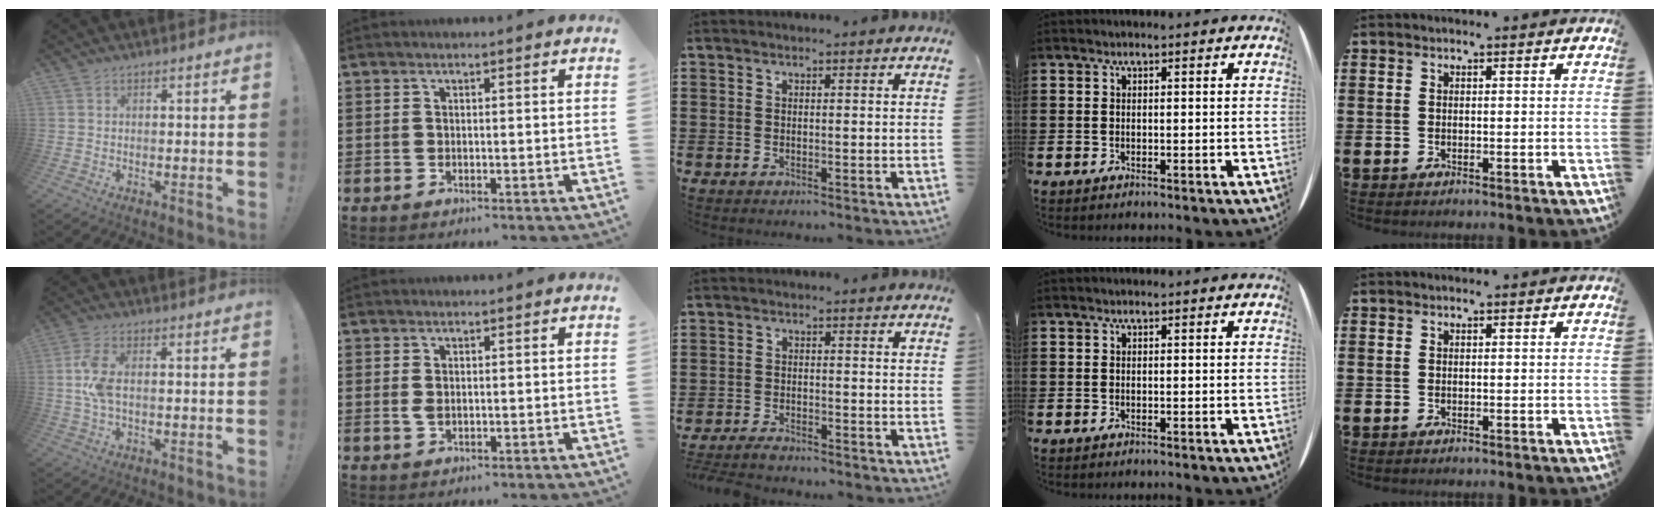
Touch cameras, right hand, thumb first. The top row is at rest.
{"thumb": {"total": 7.1, "force": [0.1, 3.0, 6.4], "torque": [-0.132, 0.002, 0.001]}, "index": {"total": 1.6, "force": [0.2, 0.9, 1.3], "torque": [-0.036, 0.001, 0.001]}, "middle": {"total": 2.1, "force": [-2.0, 0.3, 0.5], "torque": [-0.019, 0.000, -0.043]}}